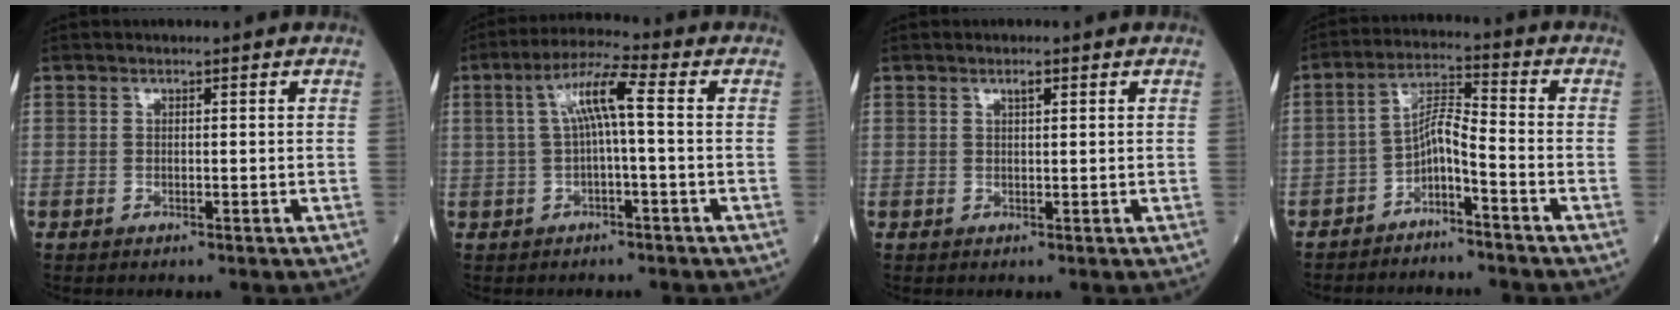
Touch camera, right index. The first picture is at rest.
{"total": 7.0, "force": [0.8, 0.6, 6.9], "torque": [-0.128, 0.027, 0.014]}
{"total": 1.2, "force": [0.7, 0.2, 1.0], "torque": [-0.019, -0.001, 0.012]}
{"total": 5.2, "force": [-3.3, 1.0, 3.9], "torque": [-0.070, 0.014, -0.062]}